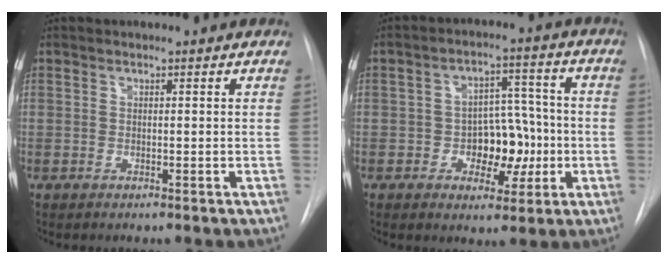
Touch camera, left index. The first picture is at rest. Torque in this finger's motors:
{"motor_torque": [0.47, -0.39, 0.32, 0.06]}